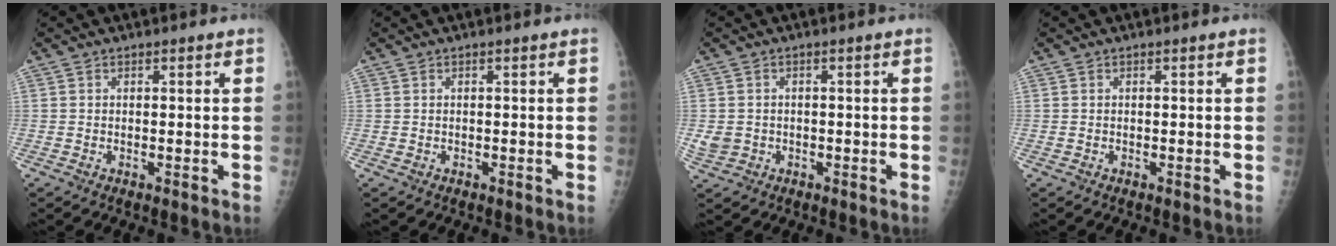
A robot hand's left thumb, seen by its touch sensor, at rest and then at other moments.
{"total": 0.0}
{"total": 3.2, "force": [-0.6, 2.9, 1.1], "torque": [-0.016, 0.006, -0.003]}
{"total": 0.0}